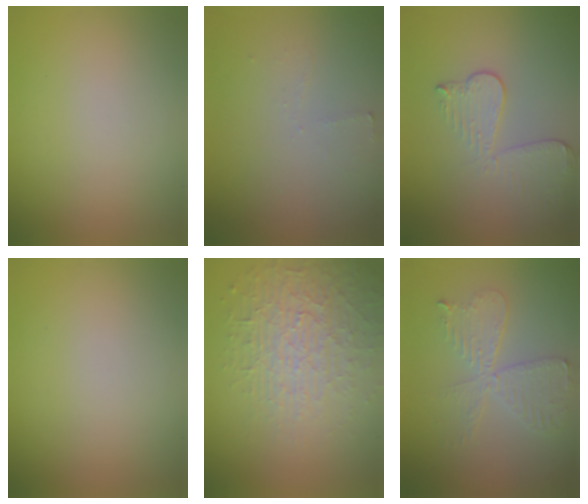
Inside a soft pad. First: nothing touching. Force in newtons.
{"total": 0.9, "press": 0.8, "slide": 0.3}
{"total": 3.4, "press": 3.0, "slide": 1.6}
{"total": 0.0}
{"total": 4.6, "press": 4.0, "slide": 2.3}
{"total": 4.0, "press": 3.5, "slide": 2.0}